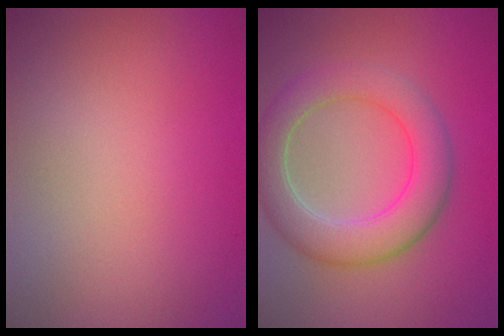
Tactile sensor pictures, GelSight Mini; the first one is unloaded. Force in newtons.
{"total": 6.0, "press": 5.9, "slide": 0.4}